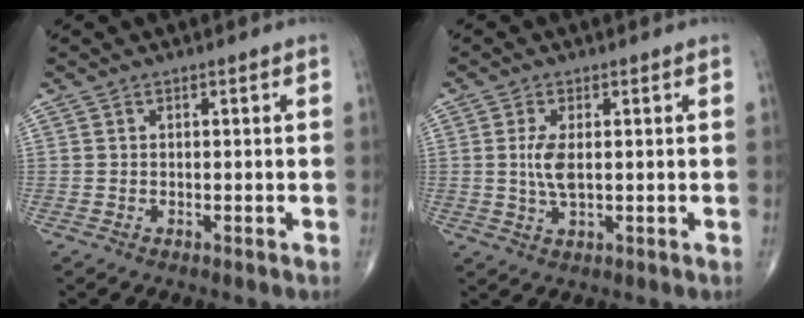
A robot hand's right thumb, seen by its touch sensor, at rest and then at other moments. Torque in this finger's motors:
{"motor_torque": [0.68, 0.14, 0.36, -0.49, 0.22]}